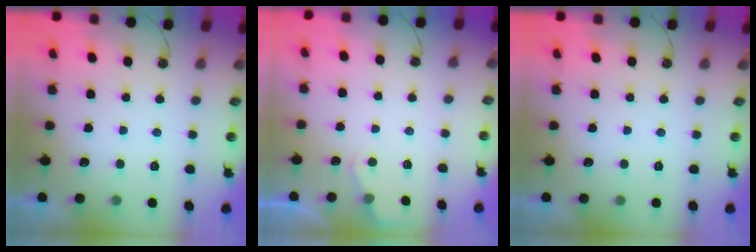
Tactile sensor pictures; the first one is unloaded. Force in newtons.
{"total": 3.5, "press": 3.5, "slide": 0.5}
{"total": 0.0}